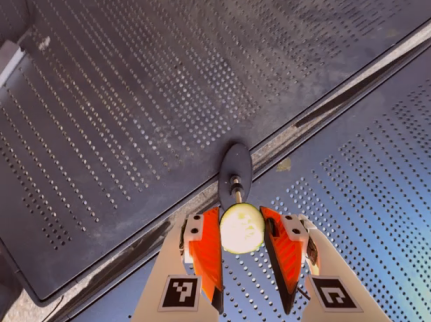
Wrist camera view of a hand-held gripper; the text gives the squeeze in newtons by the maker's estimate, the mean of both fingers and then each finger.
{"total": 7.9, "left": 7.8, "right": 8.1}